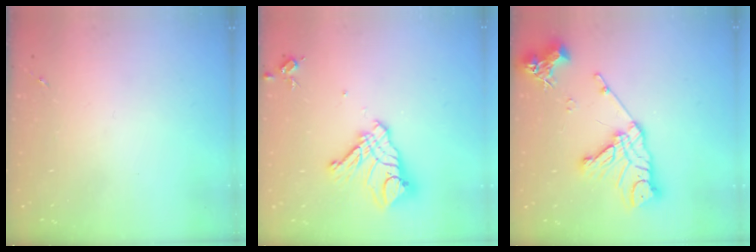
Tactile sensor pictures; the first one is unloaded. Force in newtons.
{"total": 14.6, "press": 14.6, "slide": 1.5}
{"total": 17.2, "press": 17.1, "slide": 1.8}